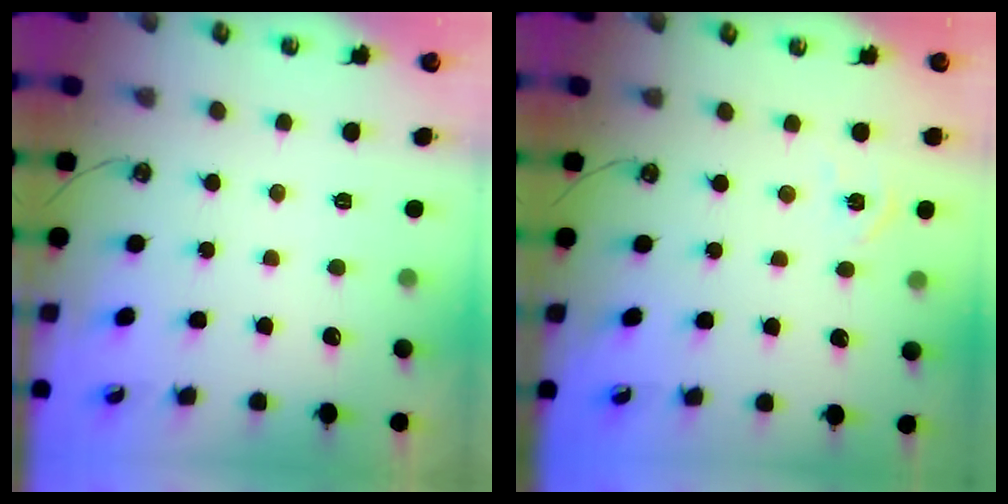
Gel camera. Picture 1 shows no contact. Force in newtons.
{"total": 4.4, "press": 4.3, "slide": 0.6}